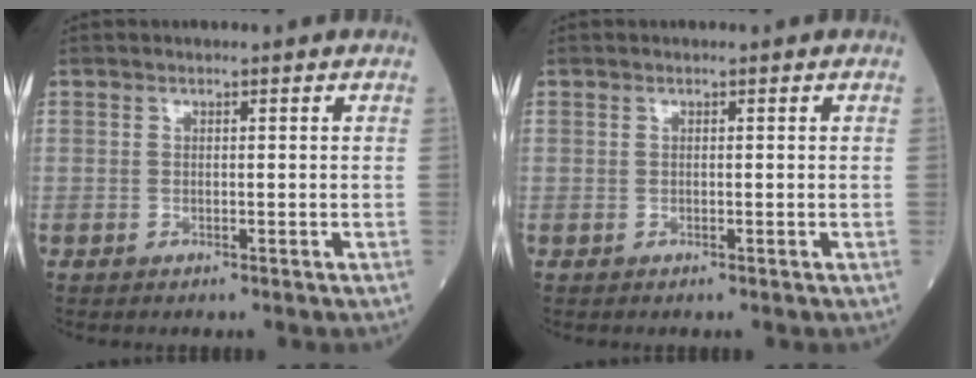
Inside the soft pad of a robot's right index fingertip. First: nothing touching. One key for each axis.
{"total": 0.0}